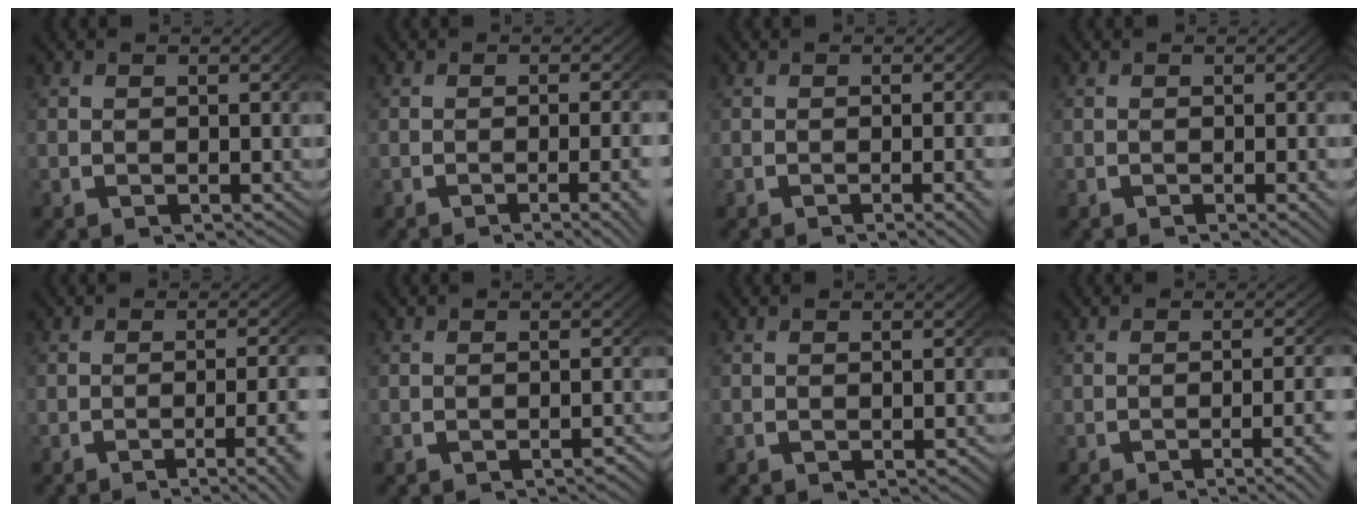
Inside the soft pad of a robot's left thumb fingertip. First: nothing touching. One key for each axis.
{"total": 3.9, "fx": -2.0, "fy": 0.7, "fz": 3.2, "tx": -0.041, "ty": 0.000, "tz": -0.030}
{"total": 2.2, "fx": -0.9, "fy": 0.2, "fz": 2.0, "tx": -0.026, "ty": 0.004, "tz": -0.015}
{"total": 1.2, "fx": -0.4, "fy": 0.0, "fz": 1.1, "tx": -0.015, "ty": 0.003, "tz": -0.006}
{"total": 5.7, "fx": -3.6, "fy": 1.6, "fz": 4.1, "tx": -0.062, "ty": -0.004, "tz": -0.053}
{"total": 1.2, "fx": -1.0, "fy": 0.0, "fz": 0.6, "tx": -0.010, "ty": 0.004, "tz": -0.016}
{"total": 0.5, "fx": -0.4, "fy": 0.0, "fz": 0.3, "tx": -0.004, "ty": 0.004, "tz": -0.007}
{"total": 4.8, "fx": -2.9, "fy": 1.1, "fz": 3.7, "tx": -0.051, "ty": 0.000, "tz": -0.043}